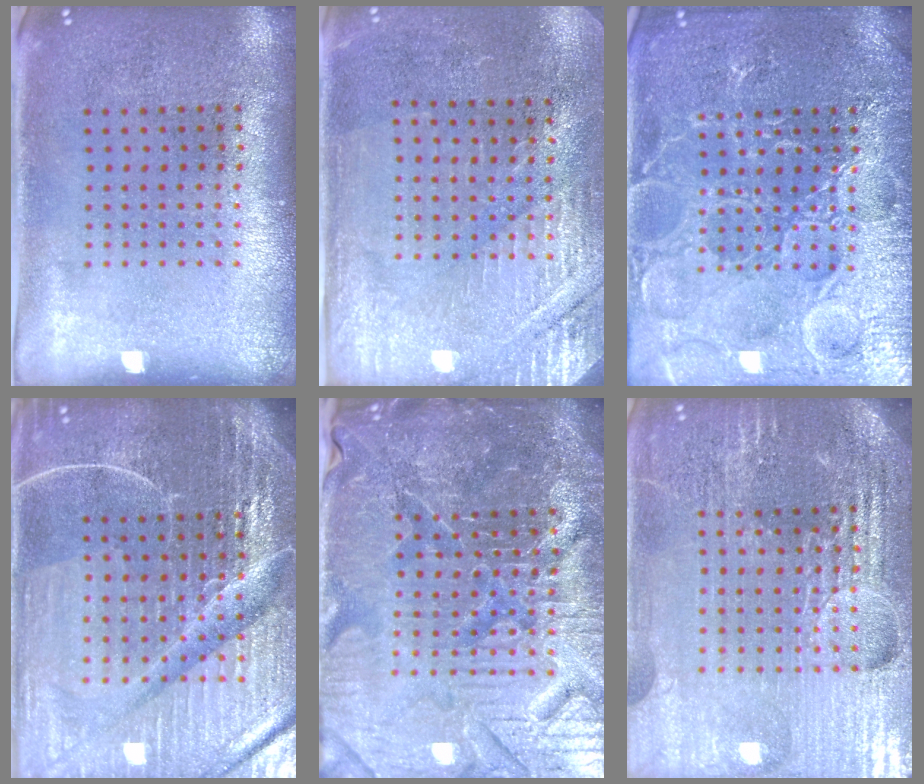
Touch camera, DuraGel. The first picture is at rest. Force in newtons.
{"total": 2.9, "press": 2.8, "slide": 0.5}
{"total": 6.9, "press": 6.9, "slide": 0.9}
{"total": 7.1, "press": 6.2, "slide": 3.5}
{"total": 6.4, "press": 5.9, "slide": 2.6}
{"total": 5.8, "press": 5.2, "slide": 2.6}